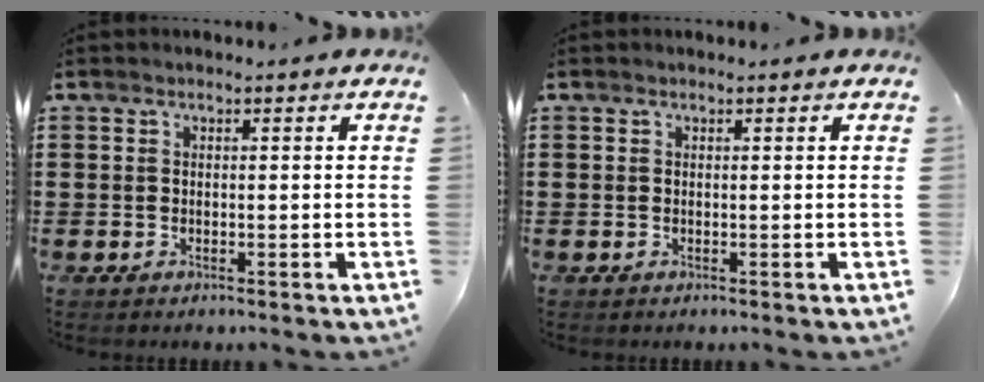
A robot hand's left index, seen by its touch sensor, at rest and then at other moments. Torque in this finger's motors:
{"motor_torque": [0.00, 0.00, 0.00, 0.00]}